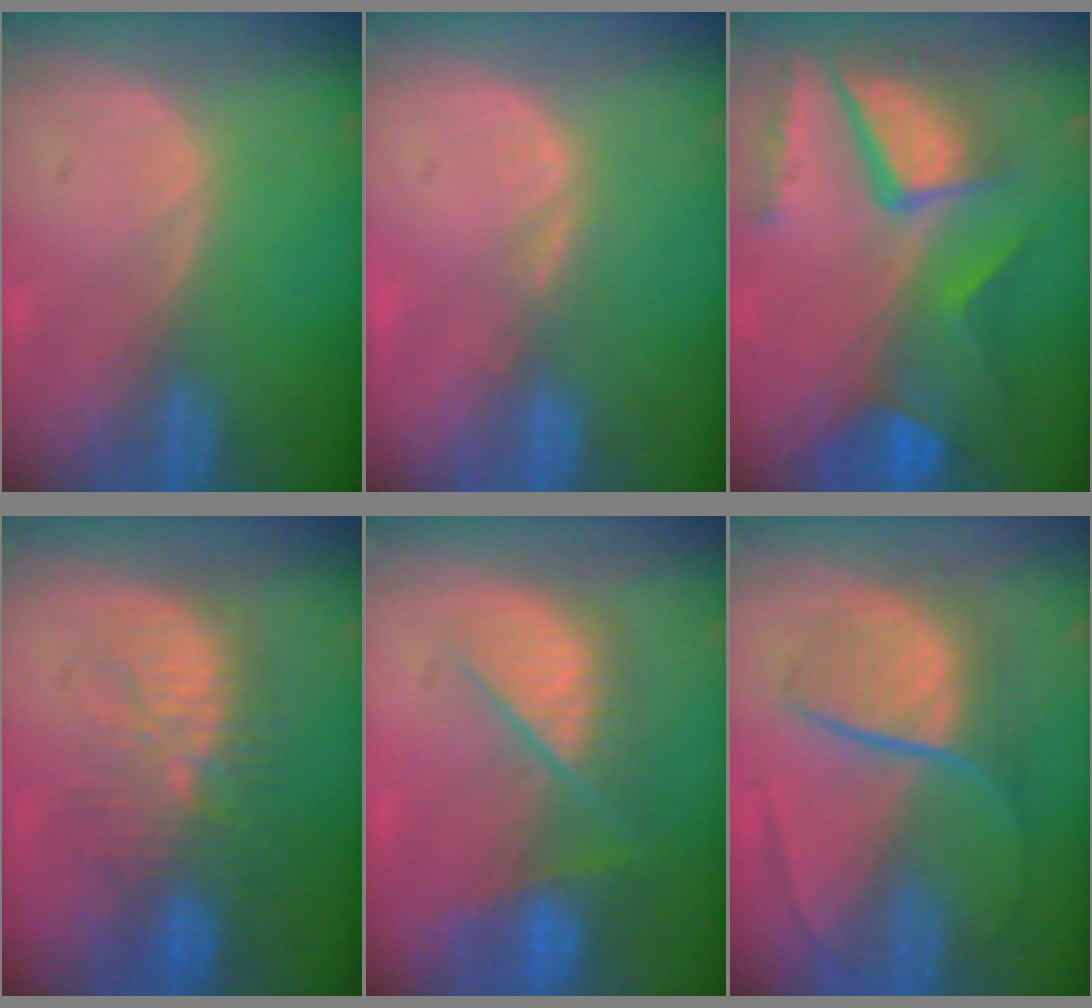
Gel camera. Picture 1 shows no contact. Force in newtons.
{"total": 1.9, "press": 1.5, "slide": 1.1}
{"total": 11.2, "press": 9.3, "slide": 6.3}
{"total": 9.5, "press": 9.1, "slide": 2.6}
{"total": 9.8, "press": 8.3, "slide": 5.2}
{"total": 8.3, "press": 7.6, "slide": 3.3}